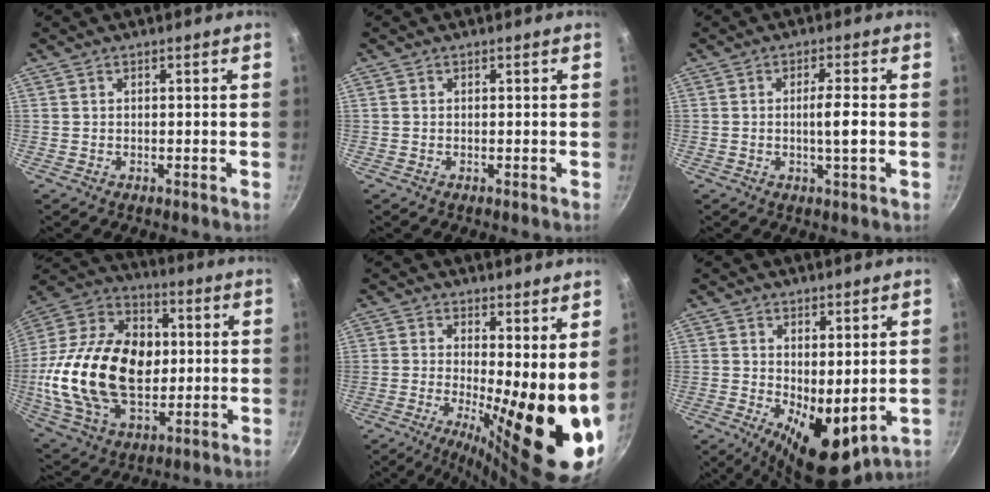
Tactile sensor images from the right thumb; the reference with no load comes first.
{"total": 0.0}
{"total": 4.5, "force": [-0.4, 0.3, 4.4], "torque": [-0.080, 0.002, -0.008]}
{"total": 28.5, "force": [0.2, 18.8, 21.5], "torque": [-0.377, 0.019, 0.003]}
{"total": 16.6, "force": [-0.1, 5.1, 15.8], "torque": [-0.205, -0.030, 0.002]}
{"total": 10.5, "force": [0.1, 4.9, 9.3], "torque": [-0.117, -0.024, 0.016]}